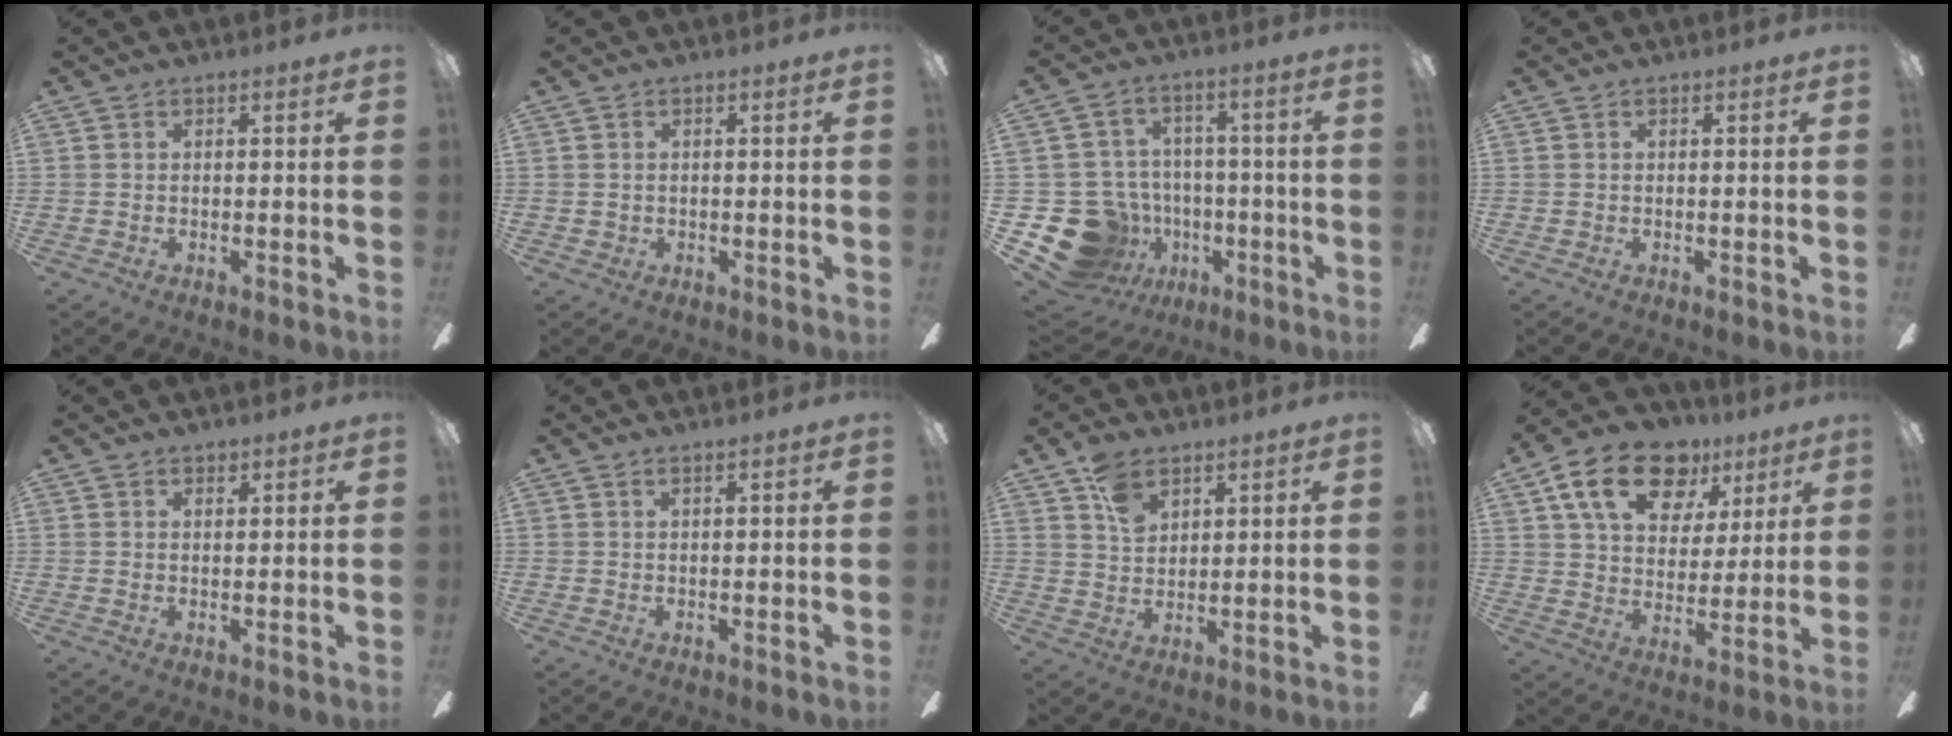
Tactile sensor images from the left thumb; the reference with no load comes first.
{"total": 1.0, "force": [0.2, 1.0, 0.1], "torque": [-0.004, 0.005, 0.001]}
{"total": 16.5, "force": [-6.4, 13.9, 6.1], "torque": [-0.143, 0.039, -0.083]}
{"total": 0.0}
{"total": 1.3, "force": [1.1, 0.6, 0.1], "torque": [-0.002, -0.001, 0.022]}
{"total": 0.6, "force": [0.5, 0.0, 0.4], "torque": [-0.009, 0.000, 0.009]}
{"total": 6.9, "force": [4.5, 4.1, 3.3], "torque": [-0.056, -0.012, 0.082]}
{"total": 18.4, "force": [10.1, 11.5, 10.2], "torque": [-0.164, -0.034, 0.181]}